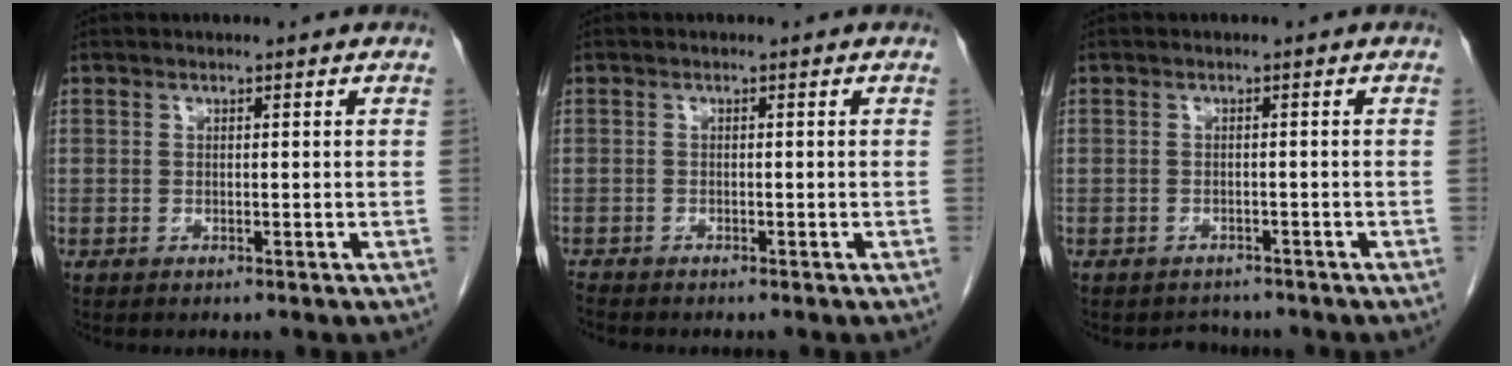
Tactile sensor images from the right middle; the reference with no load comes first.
{"total": 1.3, "force": [-1.3, 0.1, 0.2], "torque": [-0.008, -0.004, -0.023]}
{"total": 2.5, "force": [-2.3, 1.1, -0.1], "torque": [-0.002, -0.001, -0.034]}